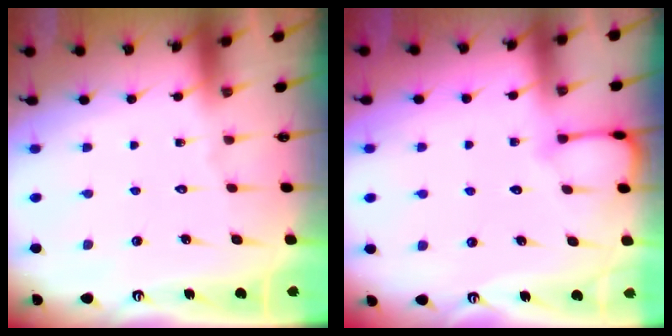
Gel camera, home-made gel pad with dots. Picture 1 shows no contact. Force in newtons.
{"total": 4.5, "press": 4.5, "slide": 0.4}